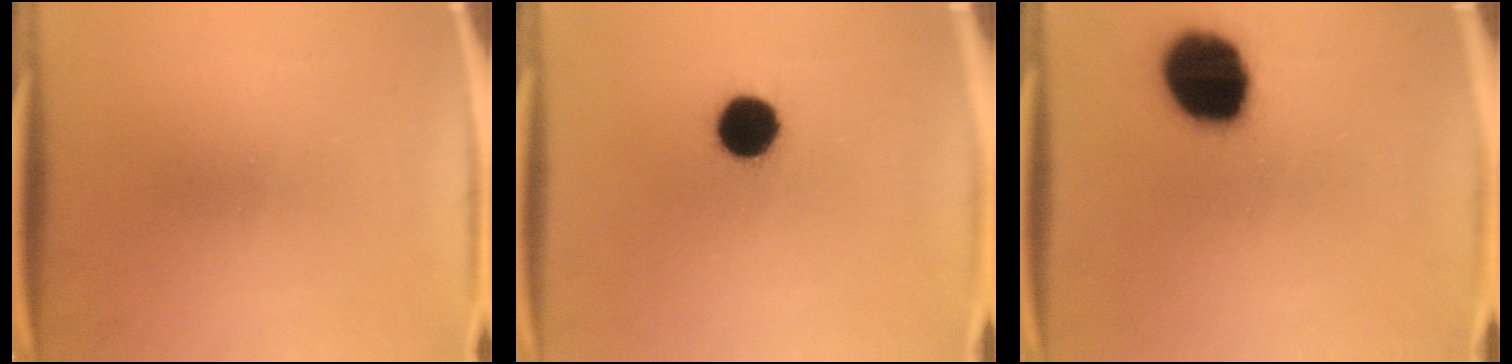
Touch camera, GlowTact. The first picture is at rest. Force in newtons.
{"total": 10.3}
{"total": 20.0}